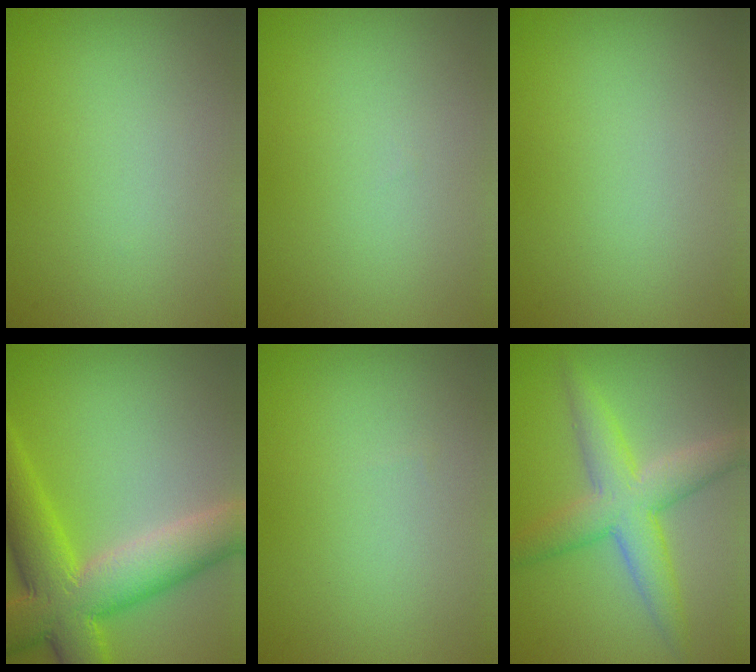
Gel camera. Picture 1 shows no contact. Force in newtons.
{"total": 0.0}
{"total": 0.0}
{"total": 9.7, "press": 9.7, "slide": 0.7}
{"total": 0.0}
{"total": 5.5, "press": 5.5, "slide": 0.1}